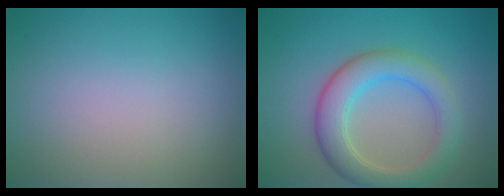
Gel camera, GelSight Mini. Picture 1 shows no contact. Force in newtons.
{"total": 4.9, "press": 4.9, "slide": 0.0}